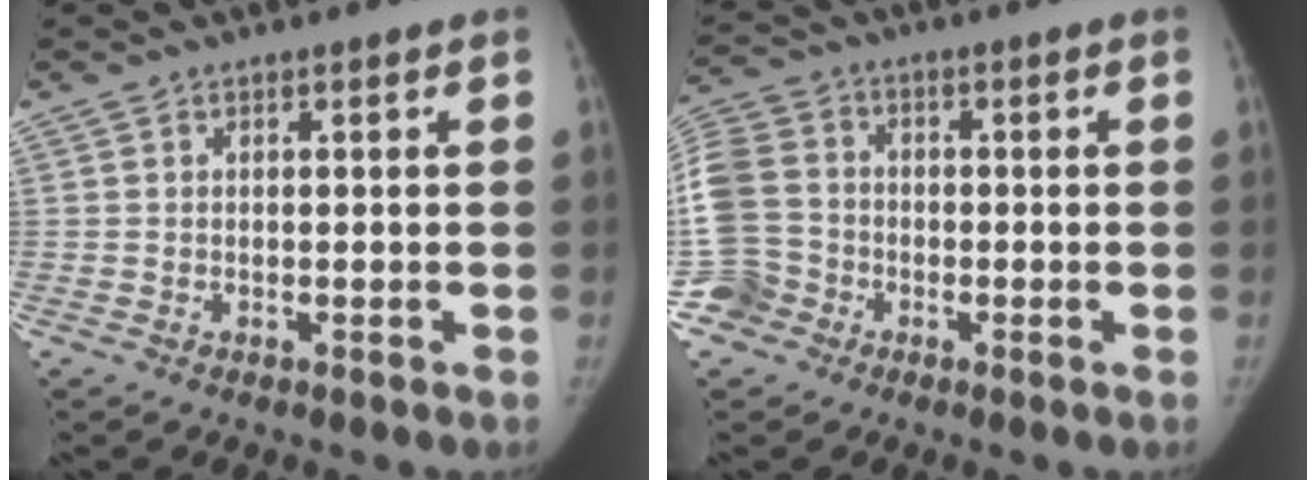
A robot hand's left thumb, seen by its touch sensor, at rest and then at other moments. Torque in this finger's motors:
{"motor_torque": [0.92, 1.12, -0.06, 0.19, 0.08]}